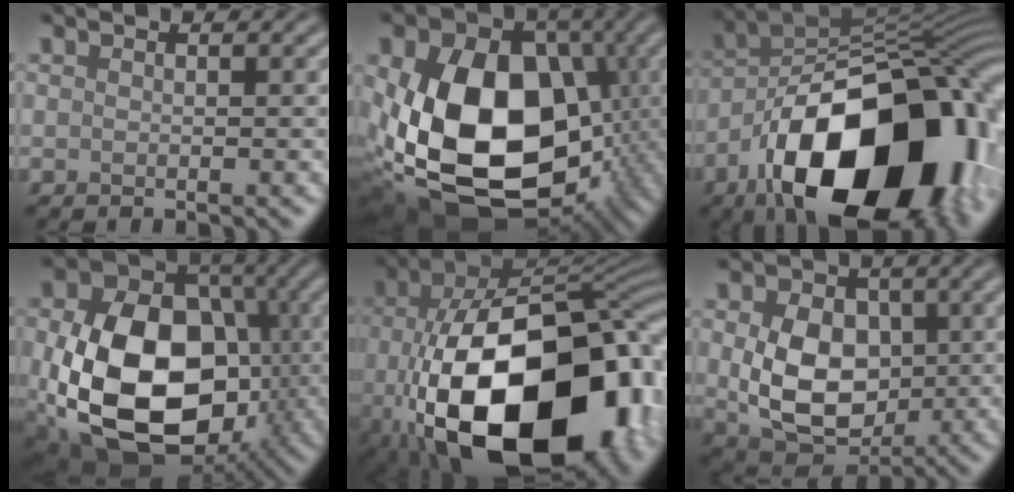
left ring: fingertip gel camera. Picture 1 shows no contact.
{"total": 18.7, "force": [-1.8, 13.4, 13.0], "torque": [-0.240, -0.028, -0.023]}
{"total": 19.1, "force": [-8.6, 9.8, 14.0], "torque": [-0.212, -0.016, -0.138]}
{"total": 17.1, "force": [-2.8, 12.3, 11.6], "torque": [-0.224, -0.044, -0.040]}
{"total": 21.5, "force": [-6.1, 12.5, 16.4], "torque": [-0.294, -0.043, -0.070]}
{"total": 9.1, "force": [0.2, 6.7, 6.1], "torque": [-0.122, -0.018, 0.010]}